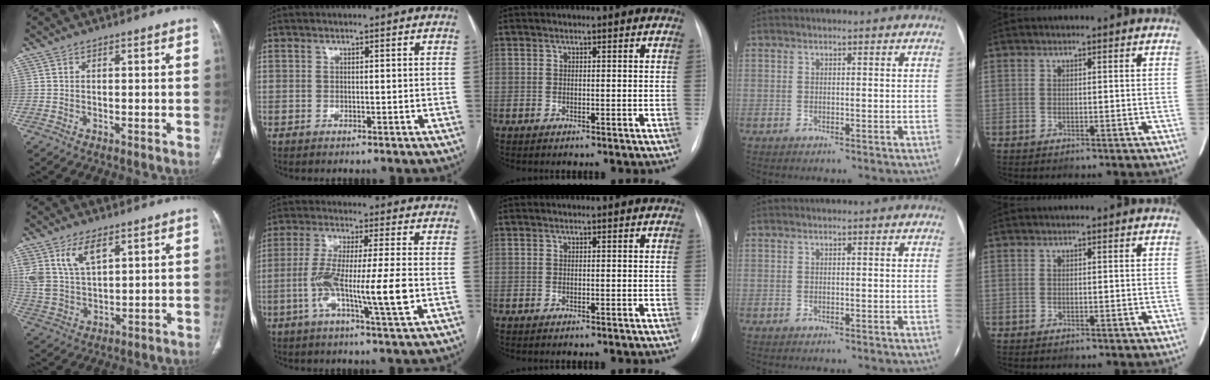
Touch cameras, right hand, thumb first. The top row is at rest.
{"thumb": {"total": 9.7, "force": [5.0, 5.1, 6.6], "torque": [-0.127, -0.016, 0.109]}, "index": {"total": 12.4, "force": [-2.5, 0.4, 12.2], "torque": [-0.229, -0.004, -0.050]}}